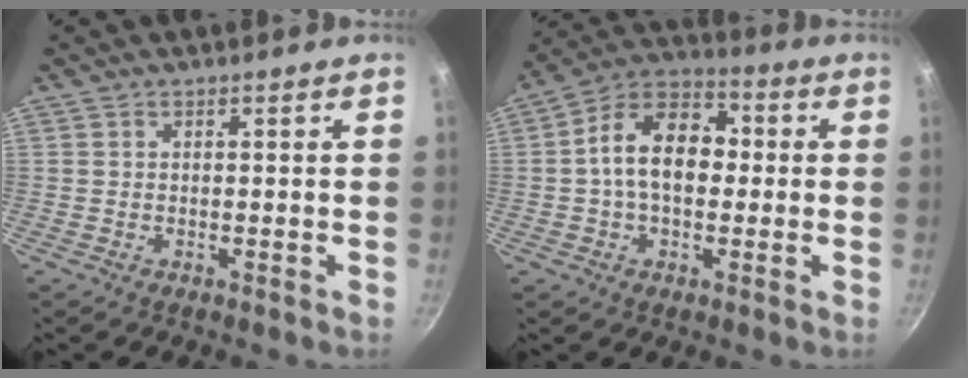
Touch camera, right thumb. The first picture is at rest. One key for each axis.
{"total": 13.8, "fx": 0.4, "fy": 9.2, "fz": 10.3, "tx": -0.135, "ty": 0.035, "tz": -0.014}